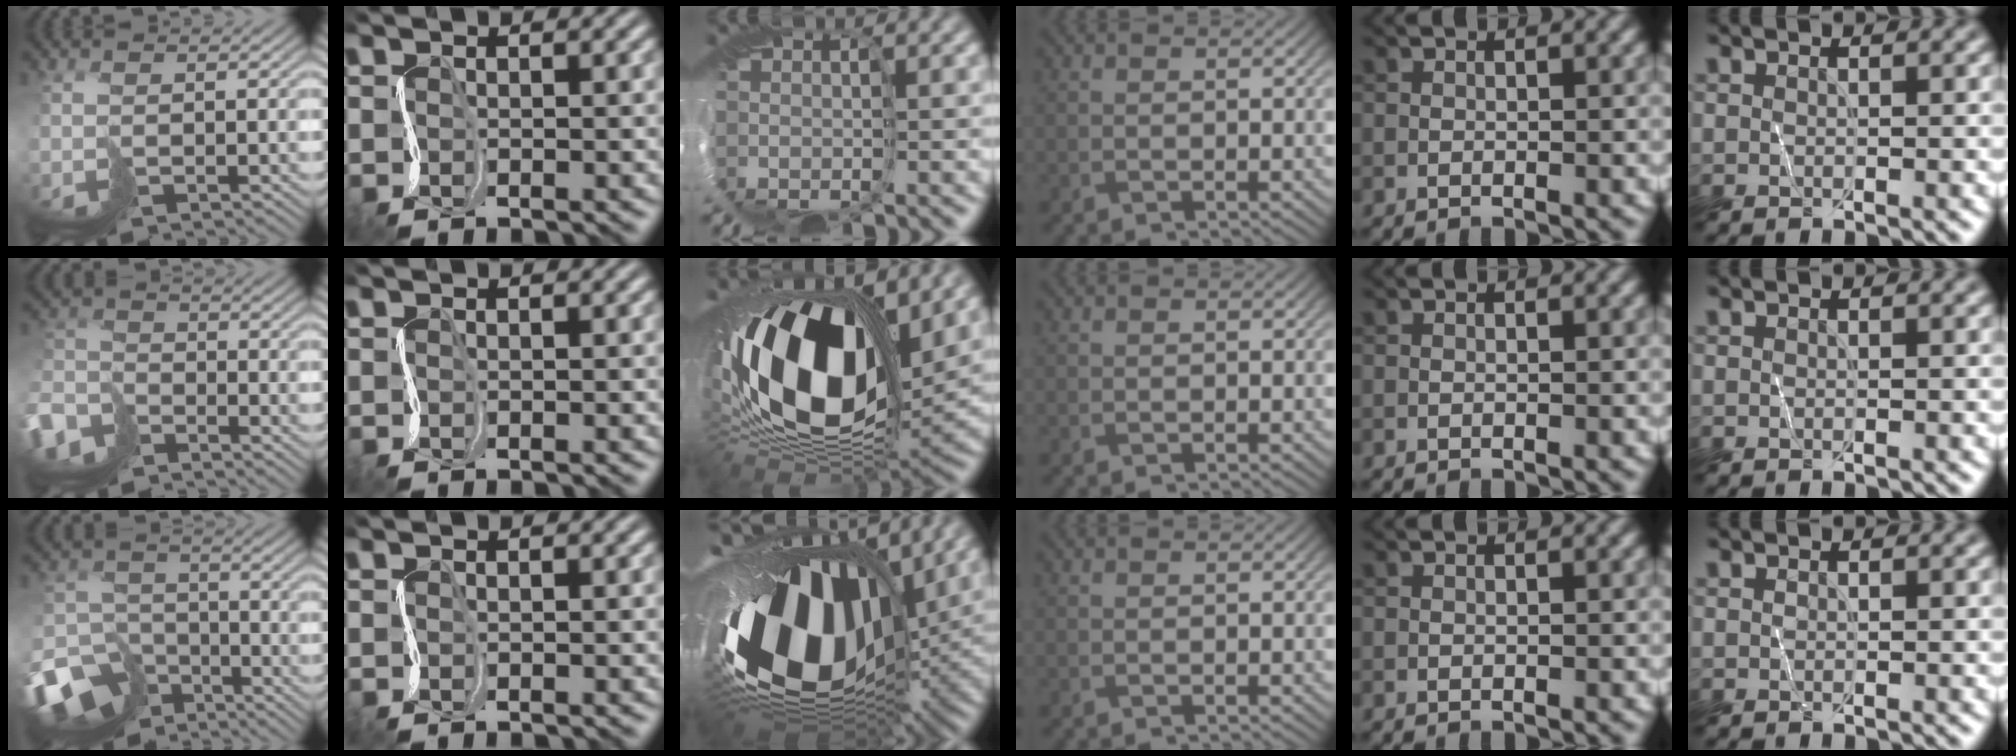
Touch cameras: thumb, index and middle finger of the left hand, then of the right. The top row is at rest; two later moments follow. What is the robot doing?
{"motion": "cut", "object": "bubble wrap"}